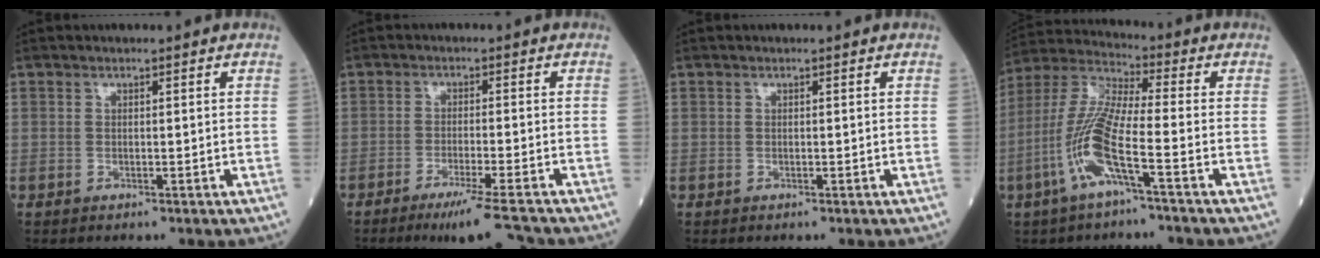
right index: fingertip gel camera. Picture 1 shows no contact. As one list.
[{"total": 7.3, "force": [-6.0, -0.8, 4.1], "torque": [-0.058, -0.022, -0.099]}, {"total": 0.0}, {"total": 11.2, "force": [-4.1, 0.7, 10.4], "torque": [-0.231, 0.003, -0.091]}]